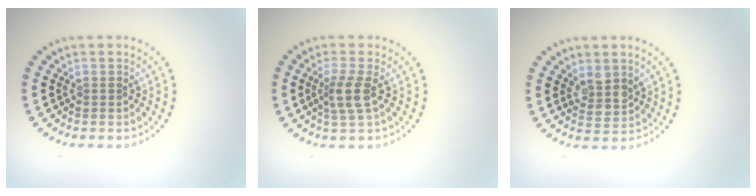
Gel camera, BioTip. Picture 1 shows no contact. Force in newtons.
{"total": 2.5, "press": 2.1, "slide": 1.3}
{"total": 2.4, "press": 2.1, "slide": 1.2}